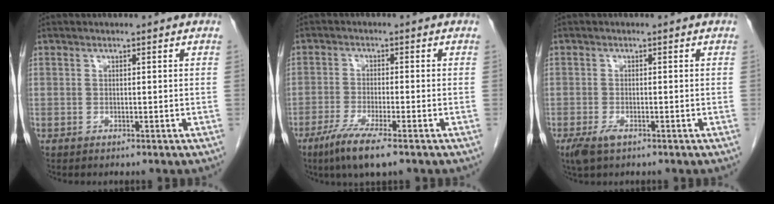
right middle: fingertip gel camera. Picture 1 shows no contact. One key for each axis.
{"total": 6.7, "fx": -4.3, "fy": 0.3, "fz": 5.1, "tx": -0.098, "ty": -0.019, "tz": -0.077}
{"total": 2.7, "fx": -1.6, "fy": 1.0, "fz": 2.0, "tx": -0.047, "ty": -0.005, "tz": -0.025}